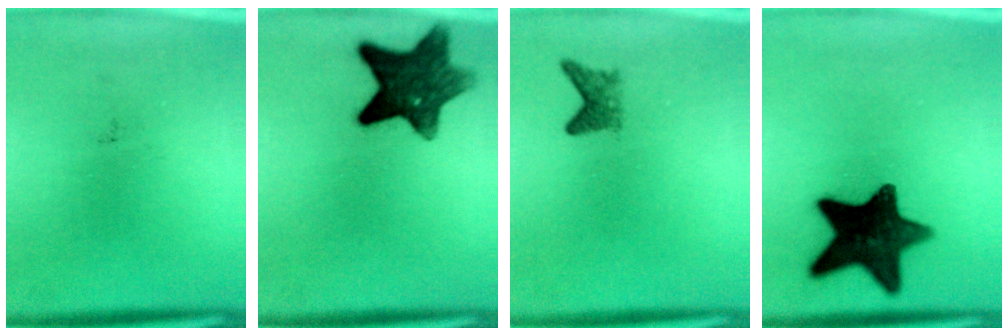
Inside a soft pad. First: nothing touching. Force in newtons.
{"total": 10.7}
{"total": 2.1}
{"total": 14.8}